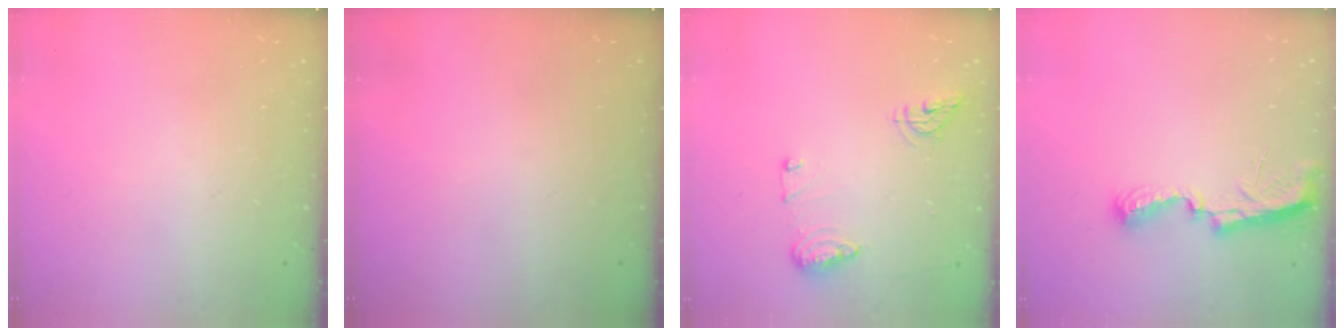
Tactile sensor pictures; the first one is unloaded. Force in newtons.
{"total": 0.0}
{"total": 8.6, "press": 8.4, "slide": 1.4}
{"total": 7.0, "press": 7.0, "slide": 0.6}